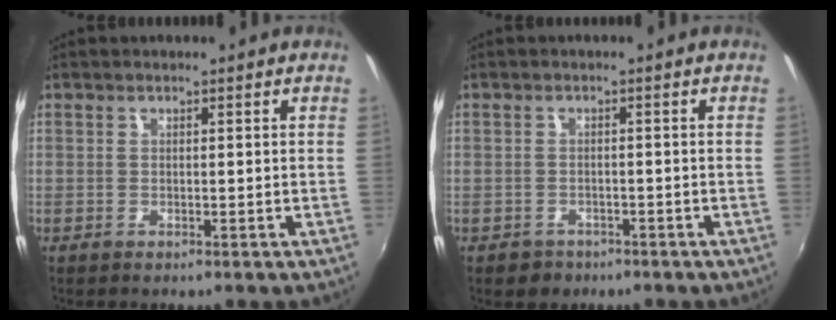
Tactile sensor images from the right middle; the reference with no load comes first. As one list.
[{"total": 2.9, "force": [-1.7, 2.3, 0.6], "torque": [-0.019, -0.002, -0.024]}]